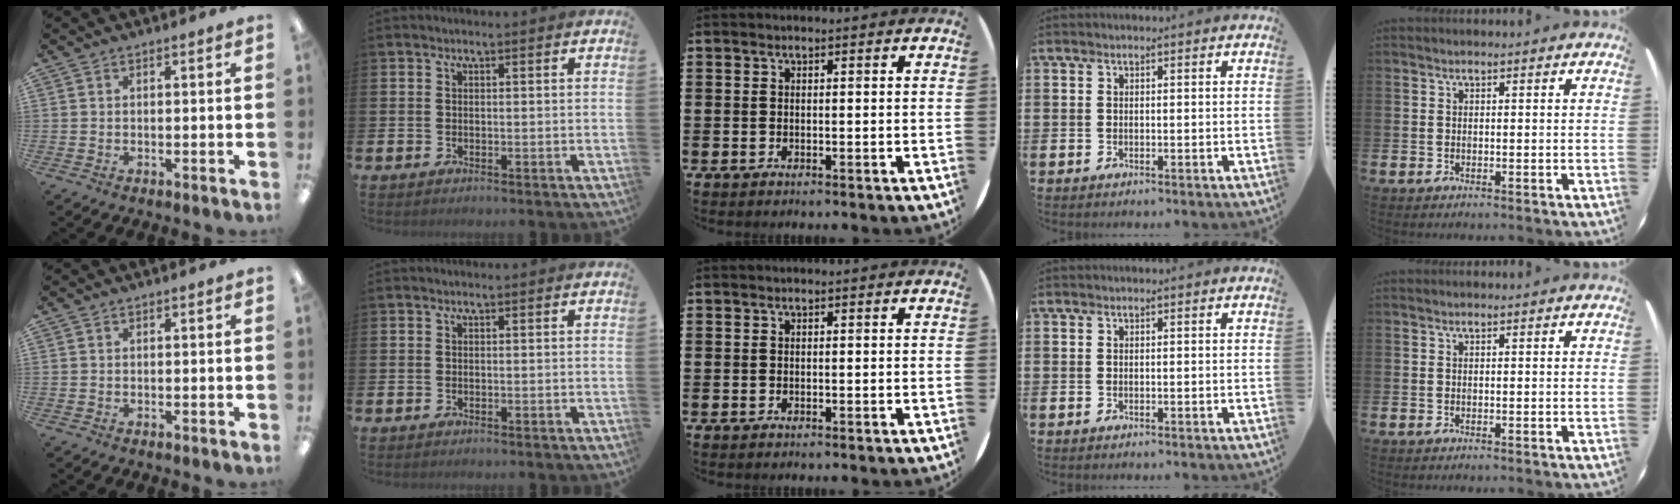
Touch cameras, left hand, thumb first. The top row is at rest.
{}